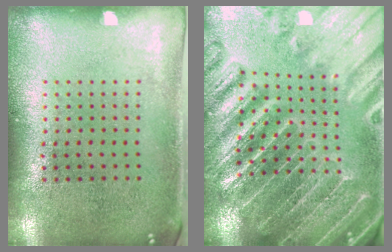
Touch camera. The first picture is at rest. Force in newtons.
{"total": 4.4, "press": 4.0, "slide": 1.7}